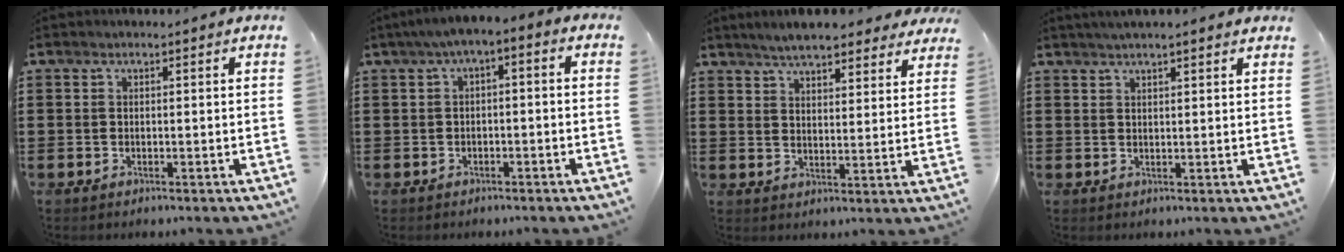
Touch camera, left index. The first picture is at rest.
{"total": 3.0, "force": [-2.1, 1.0, 1.9], "torque": [-0.035, 0.006, -0.049]}
{"total": 5.7, "force": [5.3, 0.9, 1.7], "torque": [-0.054, -0.010, 0.096]}
{"total": 2.0, "force": [1.8, 0.2, 0.8], "torque": [-0.019, 0.005, 0.033]}